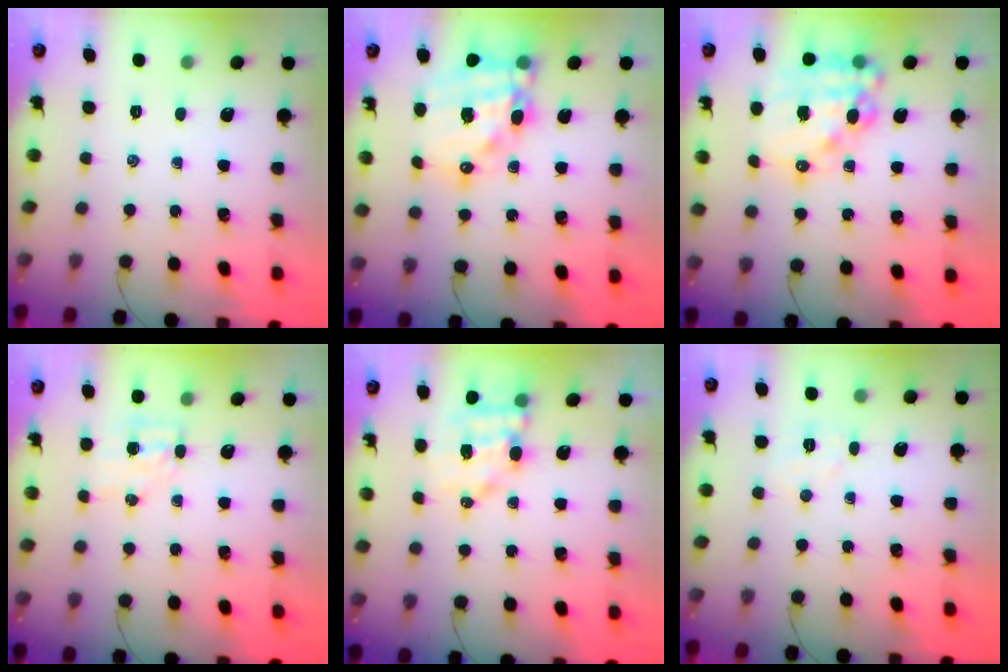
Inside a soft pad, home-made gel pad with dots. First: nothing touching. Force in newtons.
{"total": 18.0, "press": 17.6, "slide": 4.1}
{"total": 18.0, "press": 17.5, "slide": 3.8}
{"total": 4.3, "press": 4.2, "slide": 0.7}
{"total": 7.8, "press": 7.8, "slide": 0.8}
{"total": 5.0, "press": 4.9, "slide": 1.1}